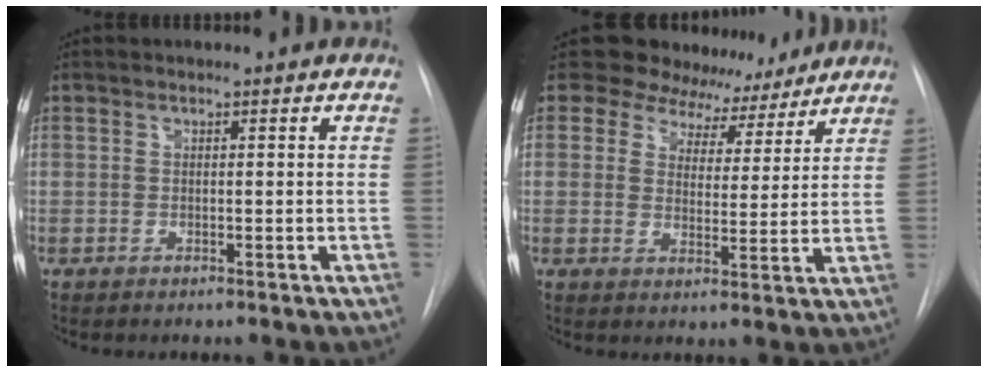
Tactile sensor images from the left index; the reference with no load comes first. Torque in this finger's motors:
{"motor_torque": [0.38, -0.36, -0.21, -0.01]}